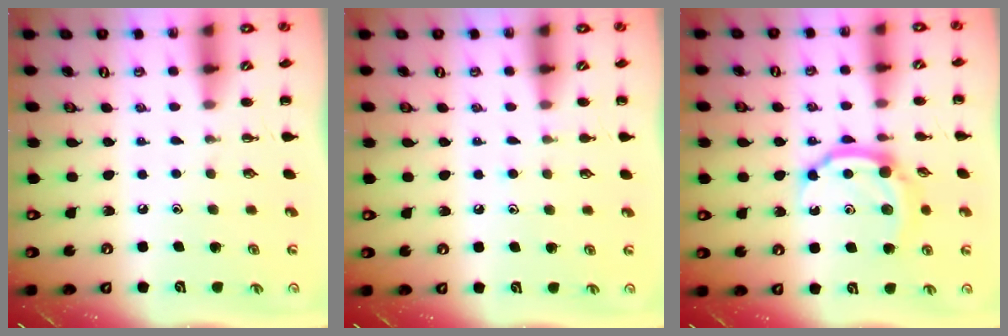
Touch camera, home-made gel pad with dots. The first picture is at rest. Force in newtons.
{"total": 5.0, "press": 4.8, "slide": 1.6}
{"total": 9.9, "press": 9.9, "slide": 0.9}